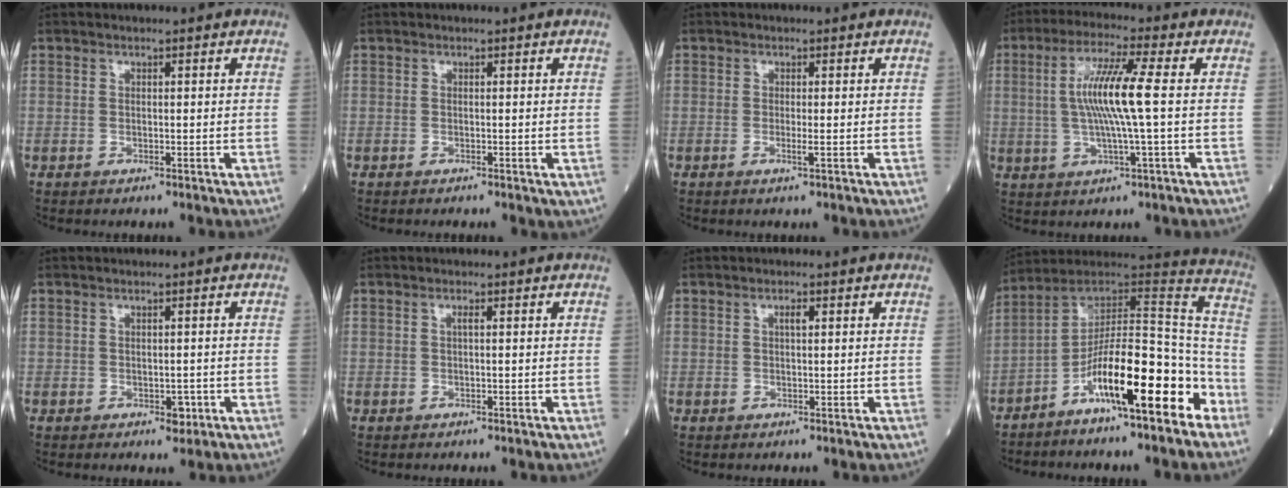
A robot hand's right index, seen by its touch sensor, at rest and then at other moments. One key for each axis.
{"total": 0.6, "fx": -0.3, "fy": 0.2, "fz": 0.4, "tx": -0.007, "ty": -0.001, "tz": -0.005}
{"total": 1.1, "fx": -0.3, "fy": -0.2, "fz": 1.0, "tx": -0.020, "ty": -0.002, "tz": -0.008}
{"total": 9.5, "fx": 0.6, "fy": -0.3, "fz": 9.5, "tx": -0.188, "ty": 0.005, "tz": 0.009}
{"total": 1.8, "fx": -0.6, "fy": 1.1, "fz": 1.2, "tx": -0.012, "ty": 0.001, "tz": -0.004}
{"total": 0.6, "fx": 0.1, "fy": 0.0, "fz": 0.6, "tx": -0.014, "ty": 0.001, "tz": 0.002}
{"total": 1.2, "fx": 0.4, "fy": 0.3, "fz": 1.1, "tx": -0.020, "ty": 0.003, "tz": 0.005}
{"total": 18.4, "fx": -9.3, "fy": 3.4, "fz": 15.5, "tx": -0.236, "ty": 0.042, "tz": -0.148}